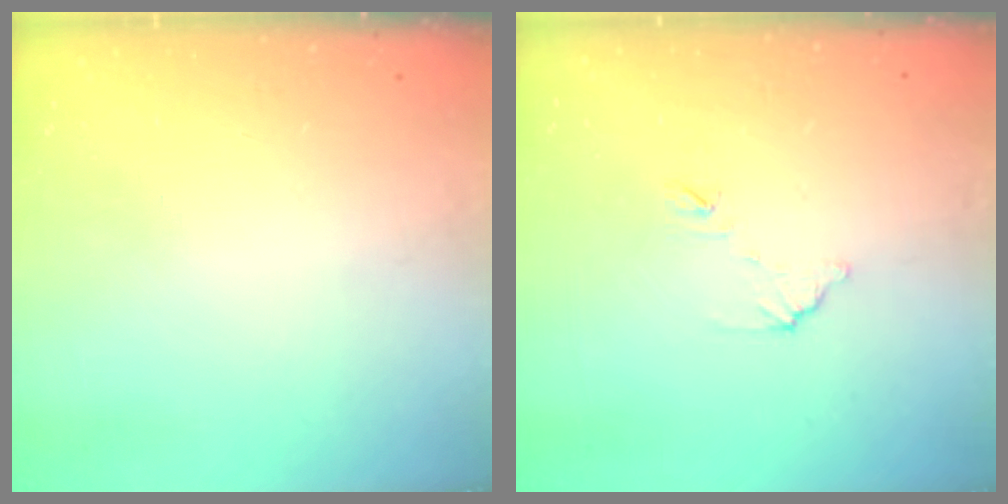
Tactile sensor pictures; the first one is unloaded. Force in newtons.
{"total": 7.2, "press": 7.2, "slide": 0.4}